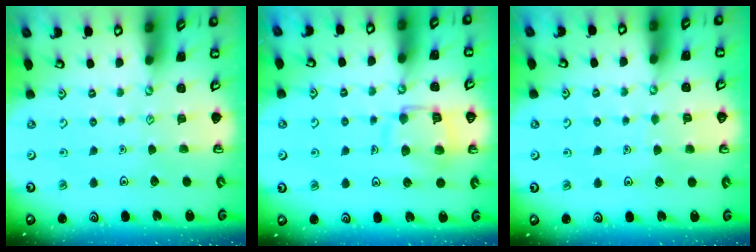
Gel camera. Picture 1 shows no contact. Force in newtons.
{"total": 13.1, "press": 13.0, "slide": 1.4}
{"total": 4.4, "press": 4.3, "slide": 0.4}